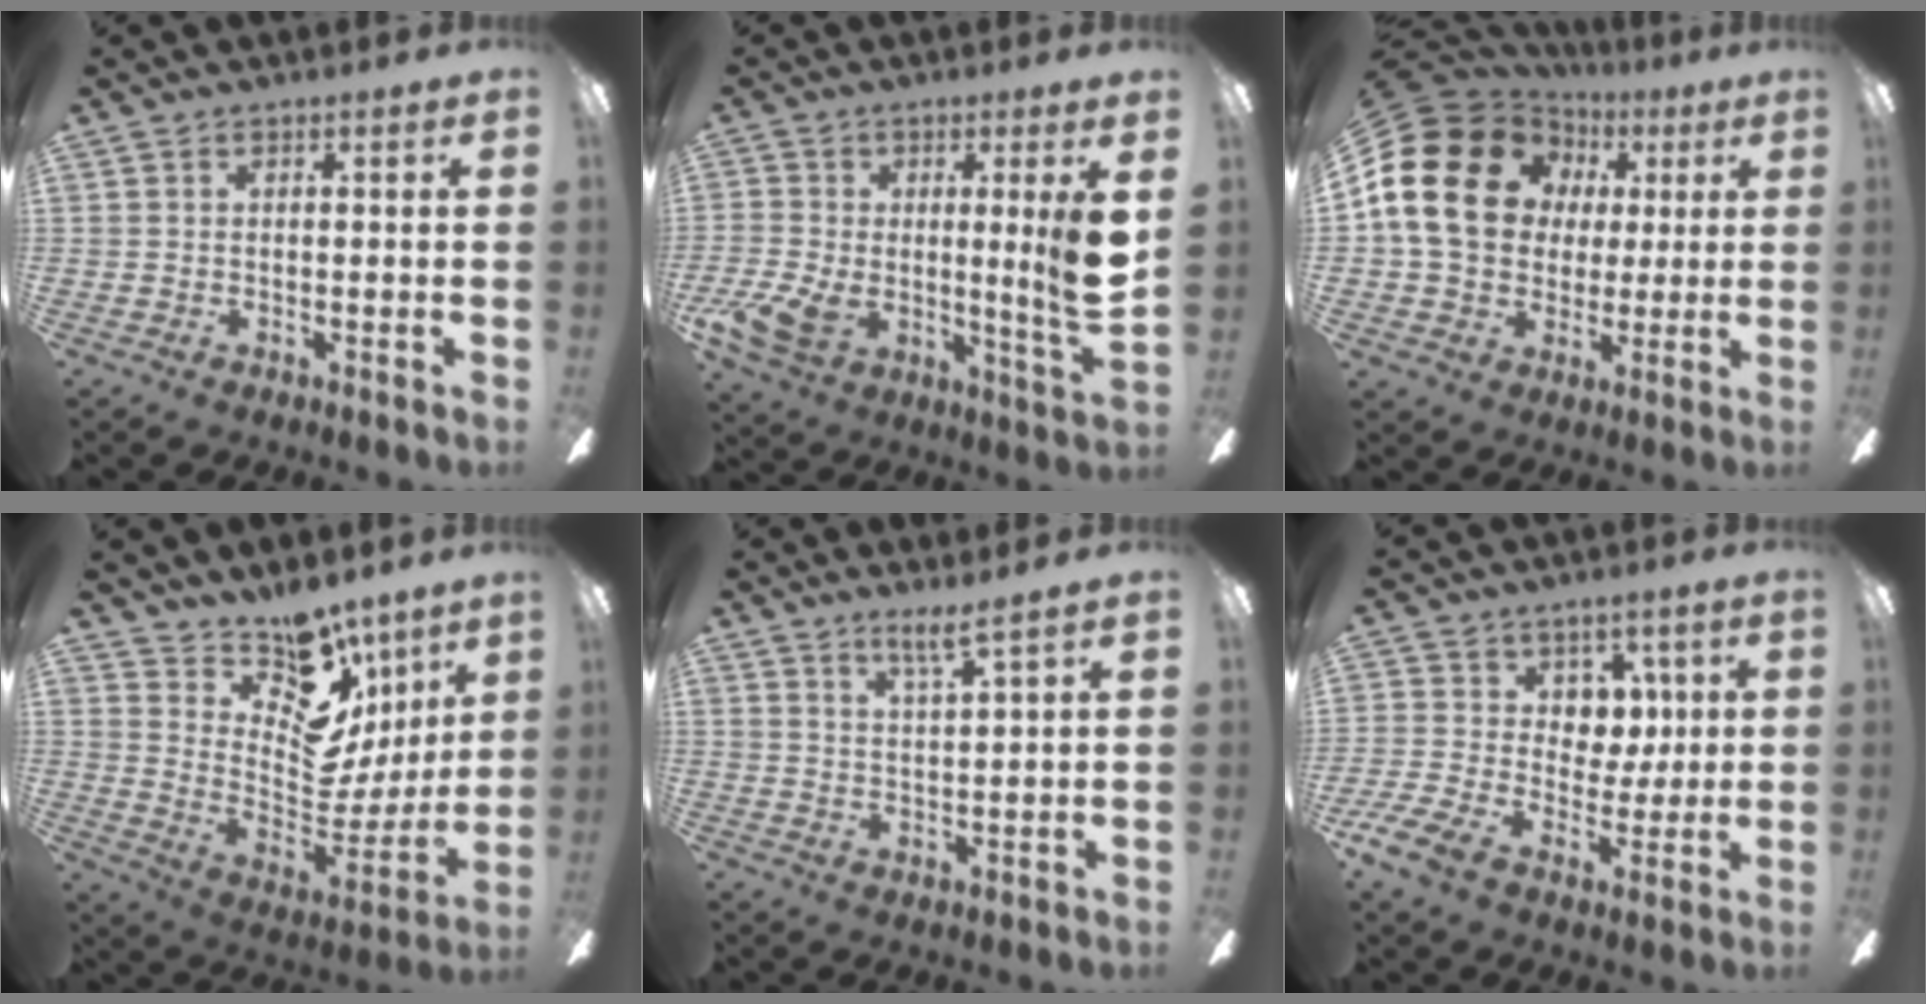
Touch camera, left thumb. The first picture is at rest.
{"total": 15.0, "force": [0.4, 5.2, 14.1], "torque": [-0.239, -0.028, 0.008]}
{"total": 19.6, "force": [4.1, 16.4, 10.0], "torque": [-0.186, 0.008, 0.081]}
{"total": 15.1, "force": [11.6, 7.9, 5.6], "torque": [-0.081, -0.114, 0.209]}
{"total": 4.6, "force": [3.7, -0.3, 2.7], "torque": [-0.054, -0.021, 0.062]}
{"total": 10.2, "force": [-0.7, 8.8, 5.1], "torque": [-0.092, 0.013, -0.003]}